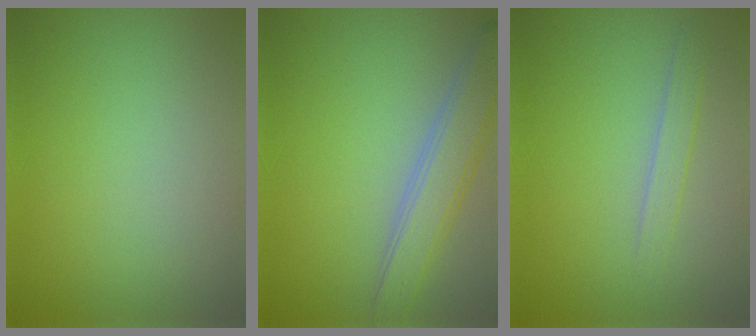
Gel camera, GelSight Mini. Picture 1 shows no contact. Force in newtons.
{"total": 4.0, "press": 4.0, "slide": 0.3}
{"total": 1.4, "press": 1.4, "slide": 0.1}